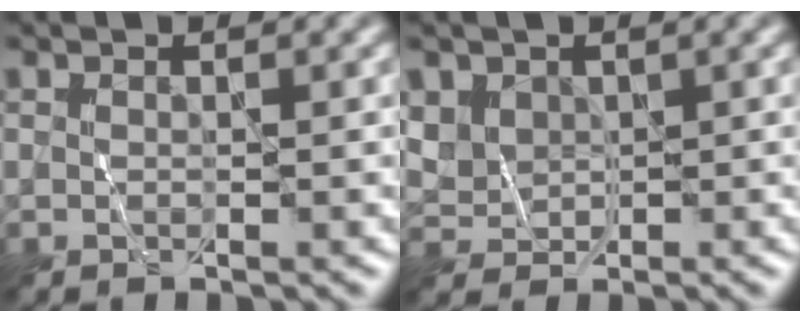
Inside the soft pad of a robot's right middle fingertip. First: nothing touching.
{"total": 2.5, "force": [1.3, 2.0, 0.8], "torque": [-0.027, -0.005, 0.038]}